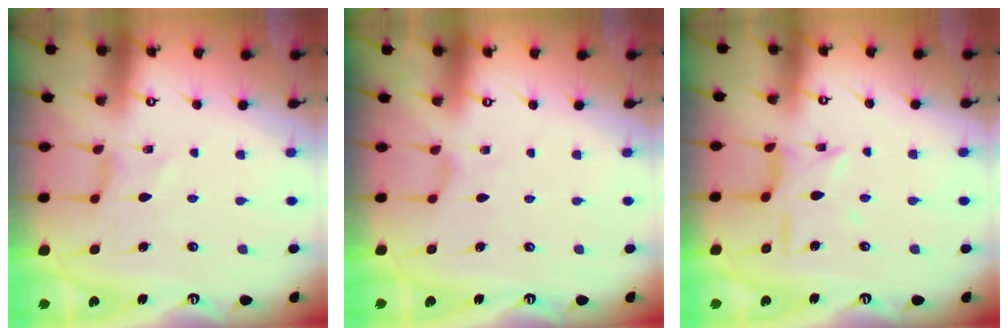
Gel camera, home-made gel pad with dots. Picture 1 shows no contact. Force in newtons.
{"total": 0.8, "press": 0.8, "slide": 0.2}
{"total": 7.7, "press": 7.7, "slide": 0.4}